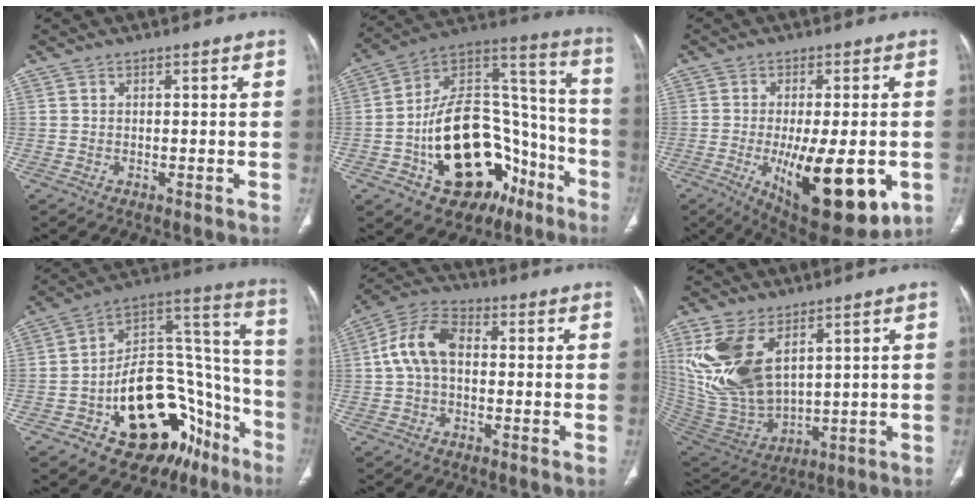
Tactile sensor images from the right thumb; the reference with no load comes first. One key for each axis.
{"total": 28.6, "fx": -10.7, "fy": 17.9, "fz": 19.5, "tx": -0.297, "ty": 0.089, "tz": -0.155}
{"total": 18.9, "fx": -5.1, "fy": 7.0, "fz": 16.8, "tx": -0.237, "ty": -0.021, "tz": -0.055}
{"total": 28.4, "fx": -12.9, "fy": 16.5, "fz": 19.1, "tx": -0.209, "ty": 0.121, "tz": -0.181}
{"total": 9.4, "fx": 0.4, "fy": 5.9, "fz": 7.3, "tx": -0.144, "ty": 0.029, "tz": 0.001}
{"total": 17.3, "fx": 7.2, "fy": 9.4, "fz": 12.6, "tx": -0.248, "ty": -0.034, "tz": 0.166}